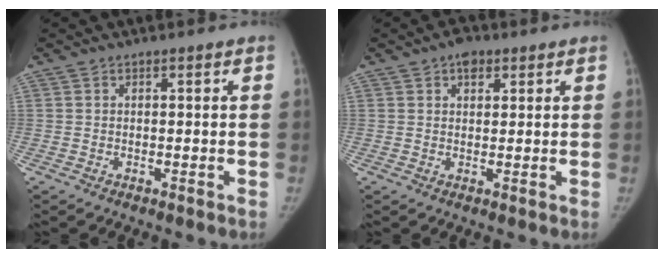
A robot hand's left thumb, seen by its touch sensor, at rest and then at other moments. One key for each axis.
{"total": 3.3, "fx": 1.8, "fy": 2.1, "fz": 1.9, "tx": -0.014, "ty": -0.003, "tz": 0.023}